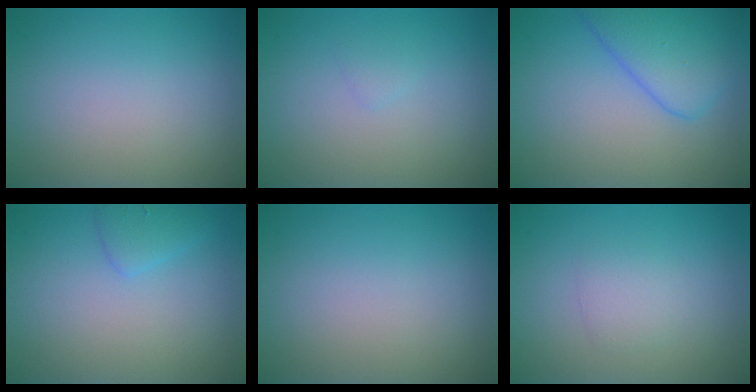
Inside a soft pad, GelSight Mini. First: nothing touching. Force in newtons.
{"total": 0.6, "press": 0.6, "slide": 0.1}
{"total": 4.9, "press": 4.9, "slide": 0.4}
{"total": 1.6, "press": 1.6, "slide": 0.1}
{"total": 0.0}
{"total": 1.4, "press": 1.4, "slide": 0.1}